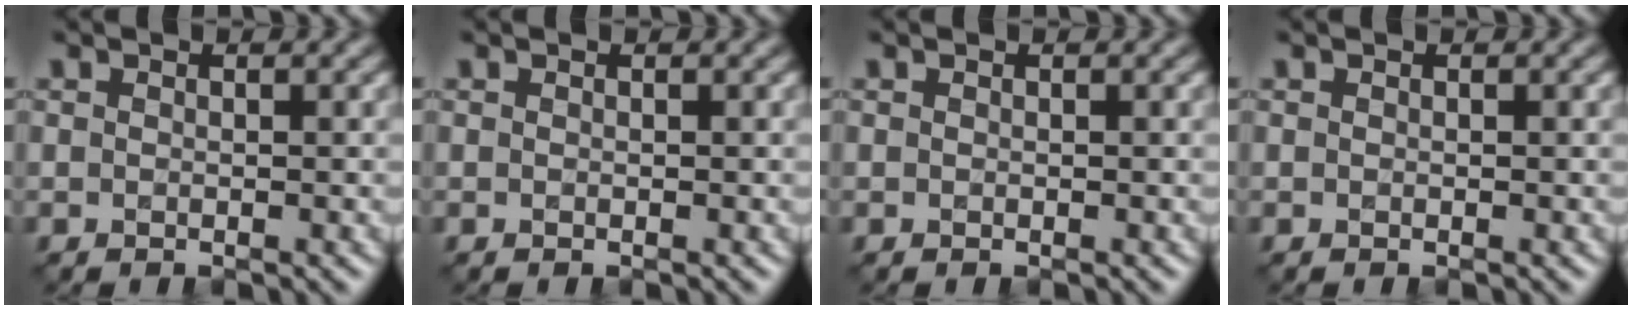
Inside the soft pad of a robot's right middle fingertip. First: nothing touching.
{"total": 0.0}
{"total": 0.0}
{"total": 0.0}